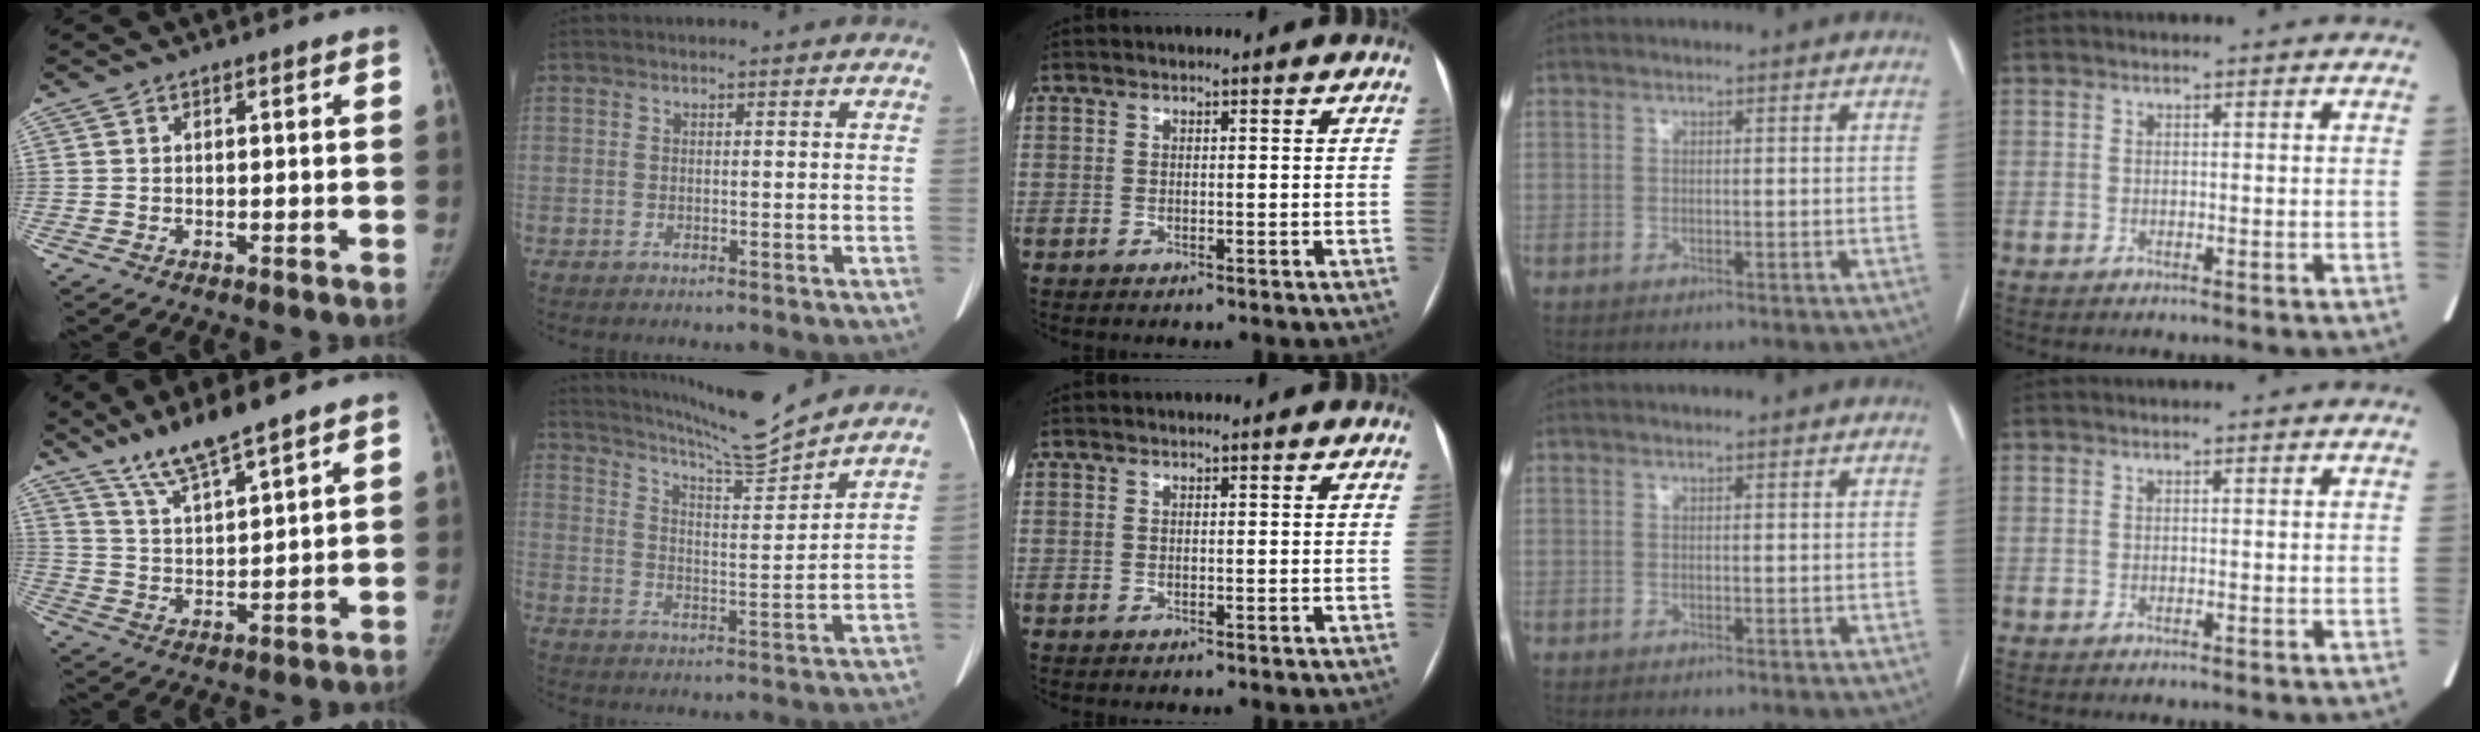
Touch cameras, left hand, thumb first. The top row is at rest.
{"thumb": {"total": 9.6, "force": [7.6, 0.9, 5.9], "torque": [-0.109, -0.043, 0.151]}, "index": {"total": 10.6, "force": [10.0, -2.0, 2.9], "torque": [-0.060, -0.025, 0.169]}}